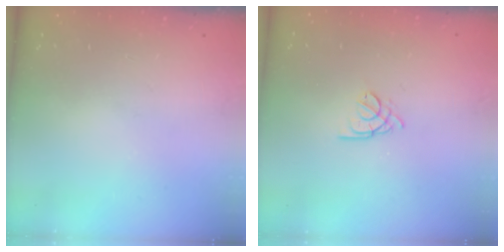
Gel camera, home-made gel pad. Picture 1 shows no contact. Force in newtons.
{"total": 2.6, "press": 2.6, "slide": 0.6}